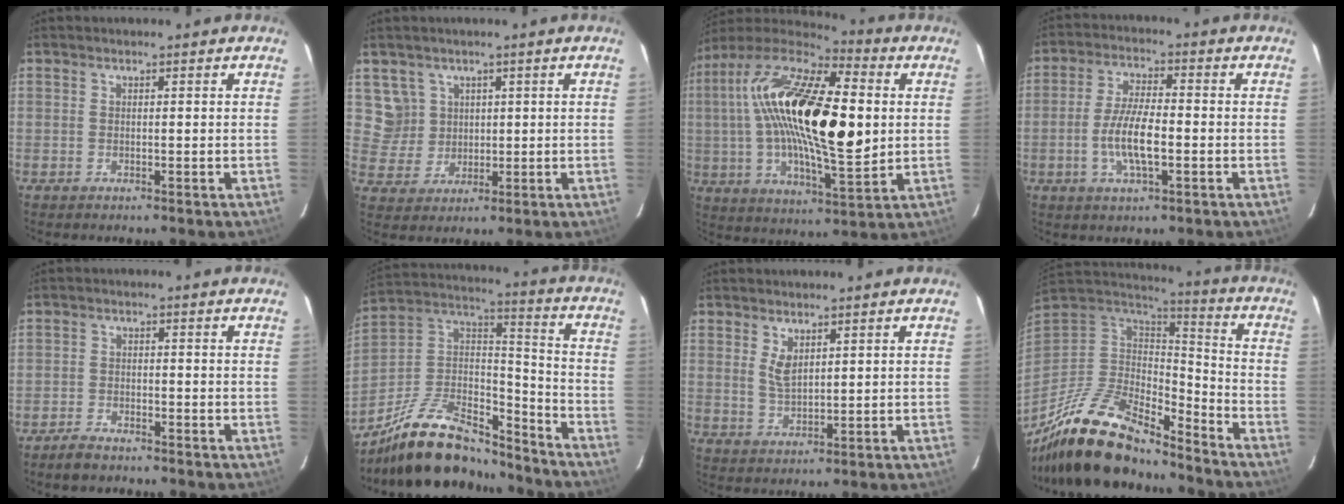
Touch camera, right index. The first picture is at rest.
{"total": 5.5, "force": [2.4, 4.9, 0.3], "torque": [-0.002, 0.012, 0.058]}
{"total": 27.7, "force": [4.0, 9.7, 25.7], "torque": [-0.479, 0.016, 0.055]}
{"total": 8.2, "force": [-2.0, 2.3, 7.7], "torque": [-0.153, 0.000, -0.041]}
{"total": 3.6, "force": [-3.2, 1.2, 1.2], "torque": [-0.043, 0.003, -0.061]}
{"total": 24.0, "force": [-18.2, 9.2, 12.6], "torque": [-0.253, 0.021, -0.293]}
{"total": 3.6, "force": [1.7, 1.6, 2.6], "torque": [-0.047, -0.003, 0.034]}
{"total": 23.4, "force": [-18.3, 7.4, 12.6], "torque": [-0.251, -0.026, -0.322]}